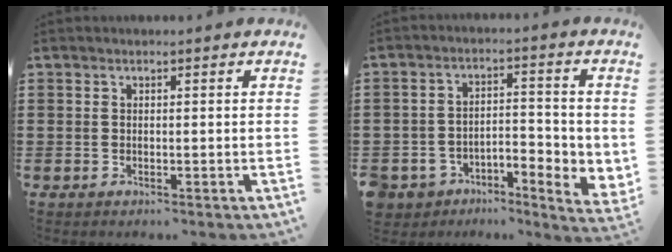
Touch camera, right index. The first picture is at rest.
{"total": 4.4, "force": [-3.0, 2.4, 2.1], "torque": [-0.046, 0.007, -0.062]}